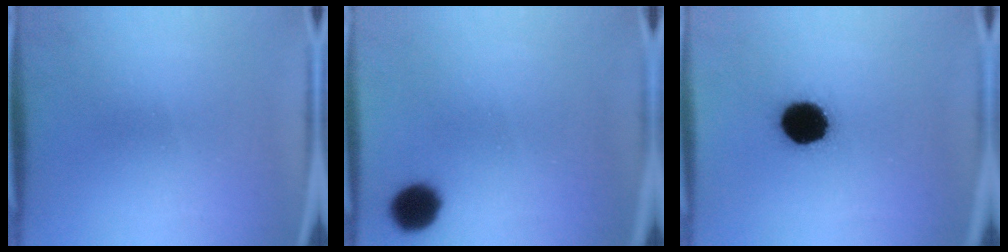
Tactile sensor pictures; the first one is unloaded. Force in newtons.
{"total": 6.8}
{"total": 14.1}